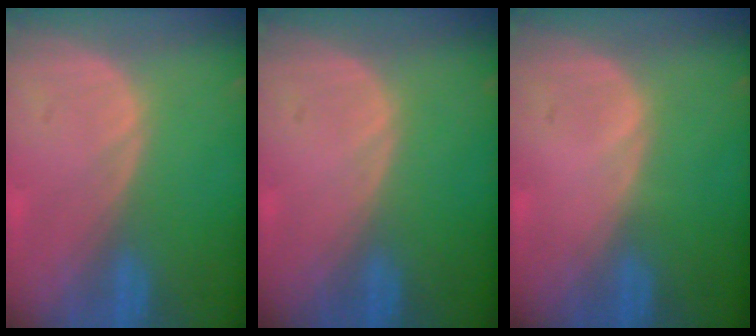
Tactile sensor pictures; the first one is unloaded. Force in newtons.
{"total": 0.0}
{"total": 0.0}